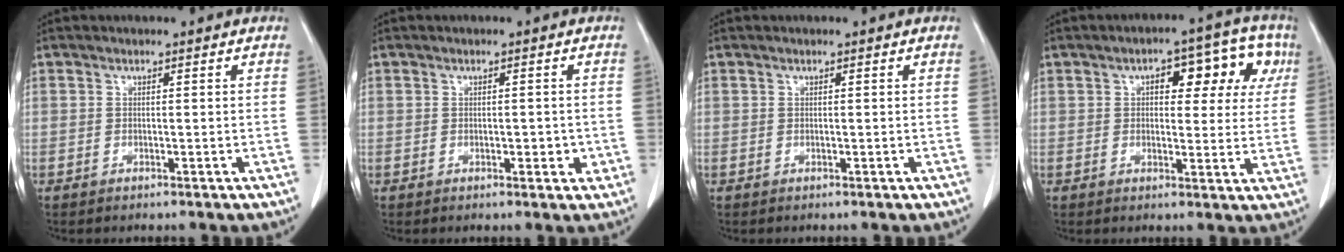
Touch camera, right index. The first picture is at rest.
{"total": 2.9, "force": [-0.6, 1.5, 2.4], "torque": [-0.035, 0.004, -0.002]}
{"total": 0.0}
{"total": 11.7, "force": [4.1, 5.4, 9.6], "torque": [-0.119, 0.040, 0.053]}